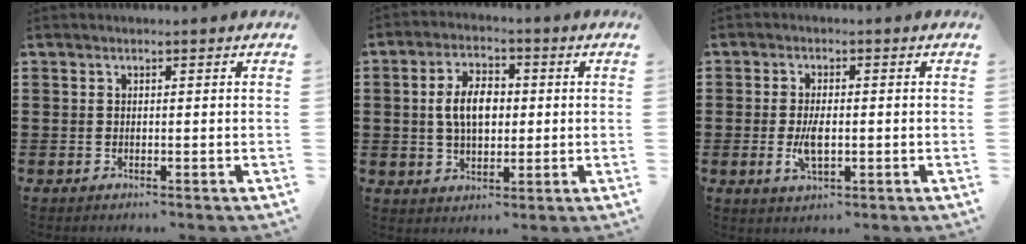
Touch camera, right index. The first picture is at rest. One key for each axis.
{"total": 6.9, "fx": 0.3, "fy": 4.1, "fz": 5.6, "tx": -0.119, "ty": 0.007, "tz": -0.003}
{"total": 4.4, "fx": -0.6, "fy": 1.9, "fz": 4.0, "tx": -0.084, "ty": -0.003, "tz": -0.014}